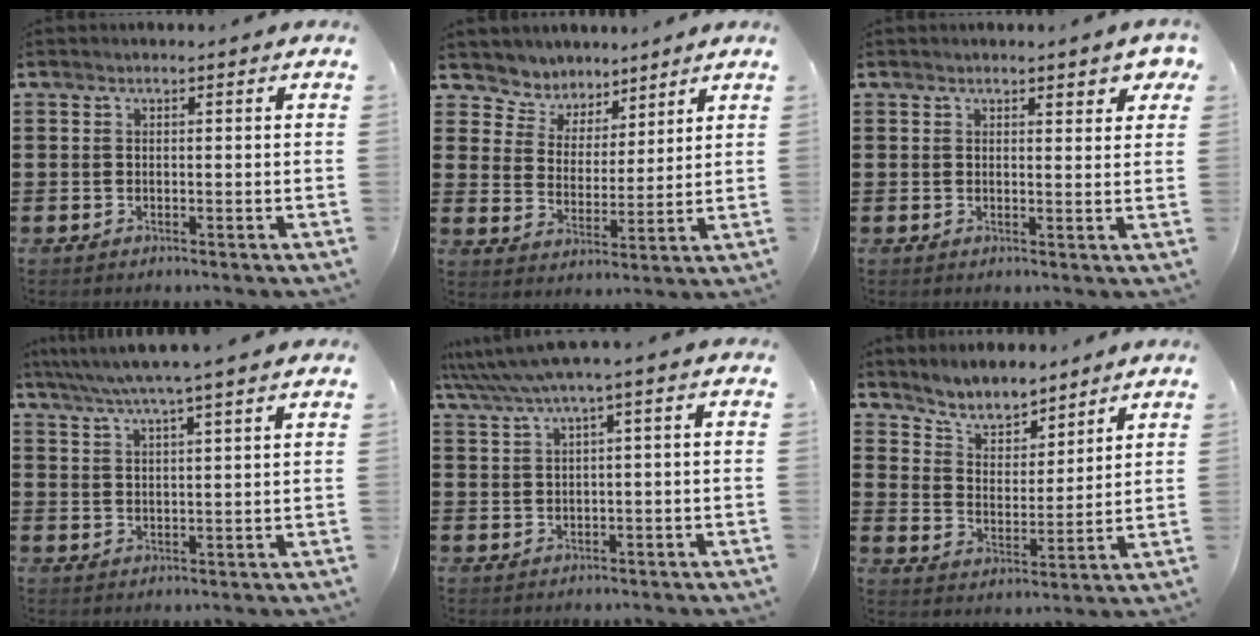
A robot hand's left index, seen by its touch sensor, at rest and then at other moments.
{"total": 5.5, "force": [4.7, 2.8, -1.0], "torque": [-0.021, -0.030, 0.083]}
{"total": 2.2, "force": [1.9, 0.6, 1.1], "torque": [-0.011, -0.003, 0.030]}
{"total": 5.0, "force": [4.1, -0.5, 2.7], "torque": [-0.065, -0.017, 0.070]}
{"total": 3.3, "force": [1.2, -0.1, 3.1], "torque": [-0.069, -0.011, 0.014]}
{"total": 5.6, "force": [5.4, 1.4, 0.8], "torque": [-0.044, -0.029, 0.095]}